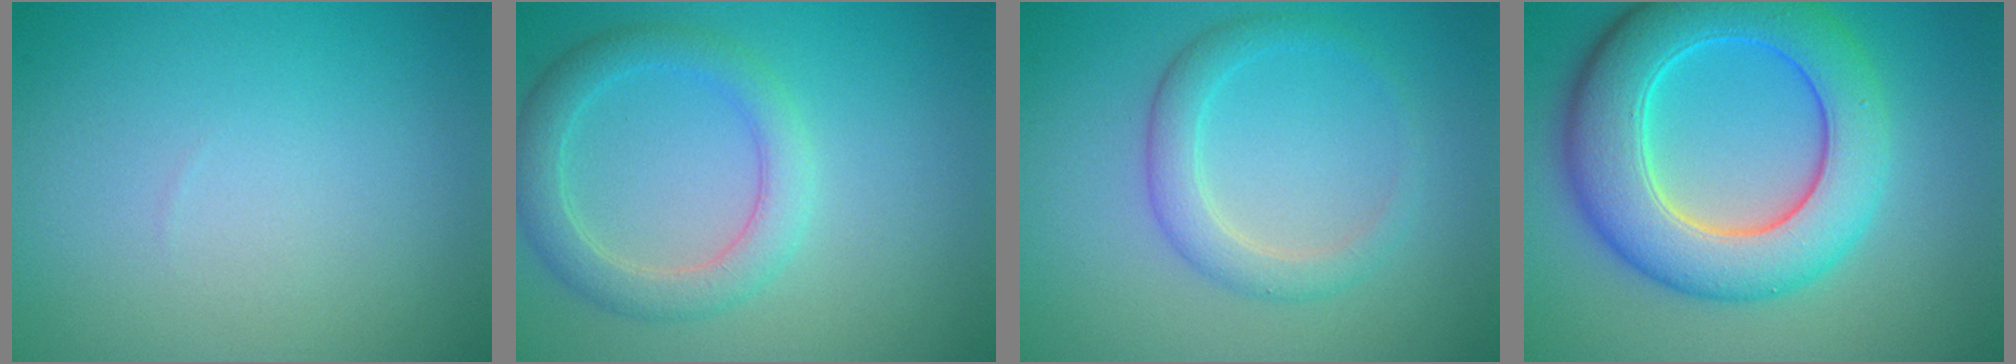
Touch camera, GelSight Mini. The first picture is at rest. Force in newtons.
{"total": 3.5, "press": 3.5, "slide": 0.1}
{"total": 2.6, "press": 2.6, "slide": 0.1}
{"total": 8.9, "press": 8.9, "slide": 0.3}